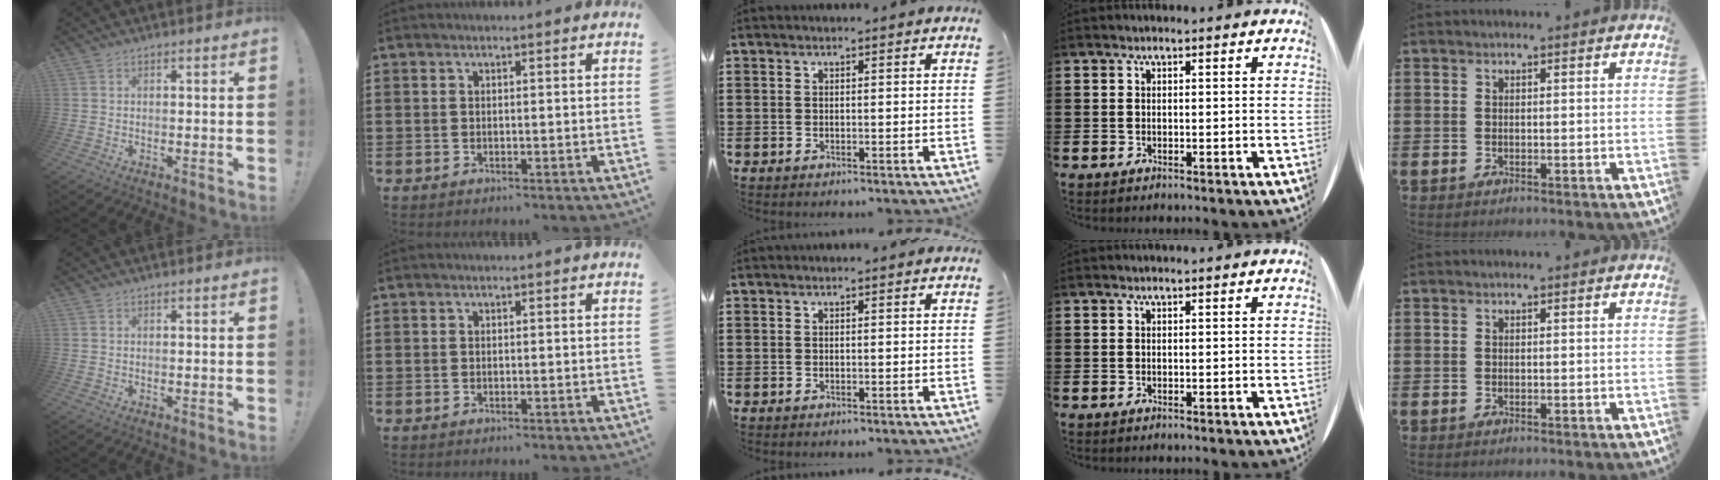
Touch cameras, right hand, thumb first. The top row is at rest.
{}